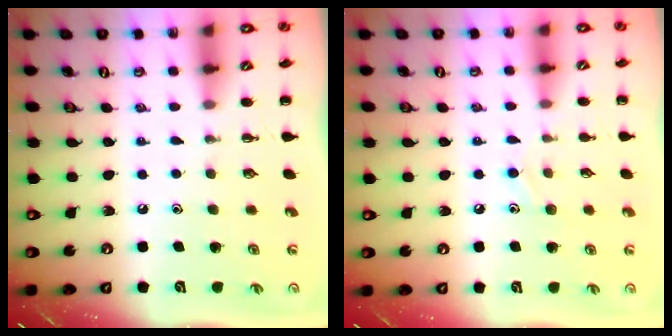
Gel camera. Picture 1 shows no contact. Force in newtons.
{"total": 7.0, "press": 6.7, "slide": 1.9}